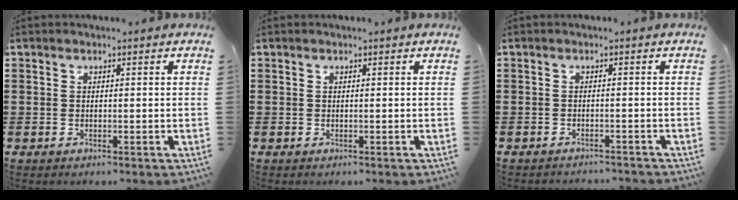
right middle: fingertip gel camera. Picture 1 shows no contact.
{"total": 0.0}
{"total": 1.2, "force": [-1.2, 0.0, 0.1], "torque": [-0.006, 0.000, -0.024]}